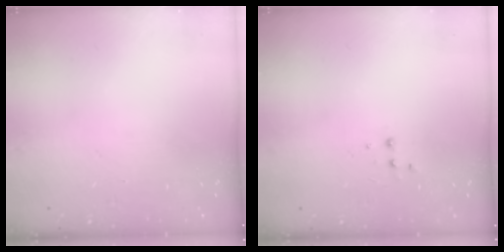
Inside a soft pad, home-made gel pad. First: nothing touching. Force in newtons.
{"total": 1.9, "press": 1.9, "slide": 0.2}